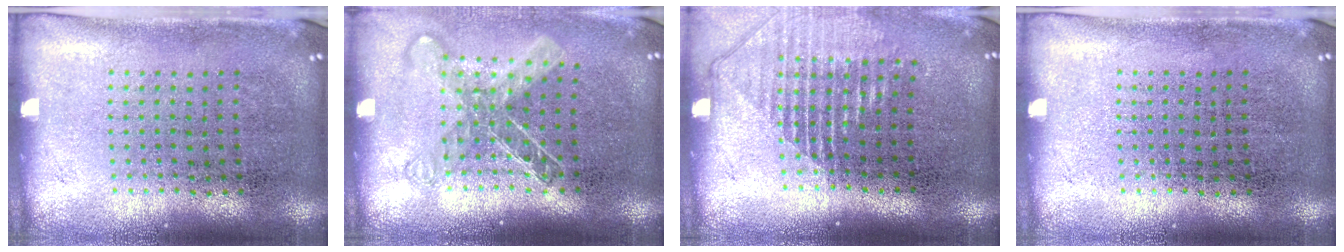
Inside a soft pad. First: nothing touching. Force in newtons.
{"total": 1.4, "press": 1.2, "slide": 0.8}
{"total": 1.3, "press": 1.2, "slide": 0.6}
{"total": 0.0}